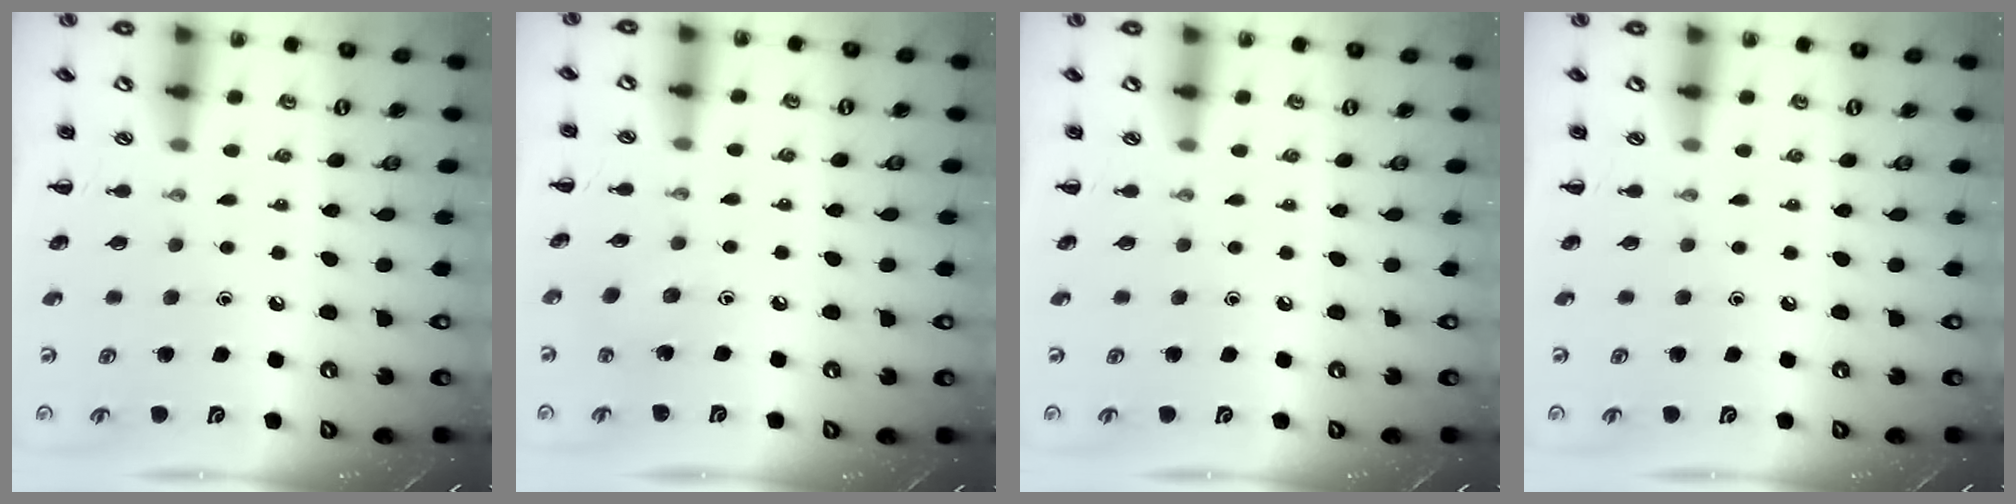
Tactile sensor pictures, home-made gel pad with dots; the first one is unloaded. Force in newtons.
{"total": 2.4, "press": 2.3, "slide": 0.7}
{"total": 0.0}
{"total": 0.0}